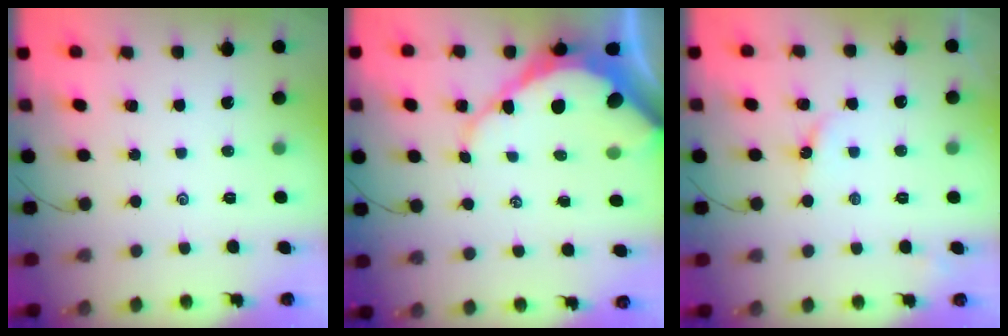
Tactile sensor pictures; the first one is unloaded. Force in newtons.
{"total": 12.5, "press": 12.5, "slide": 0.9}
{"total": 3.0, "press": 3.0, "slide": 0.4}